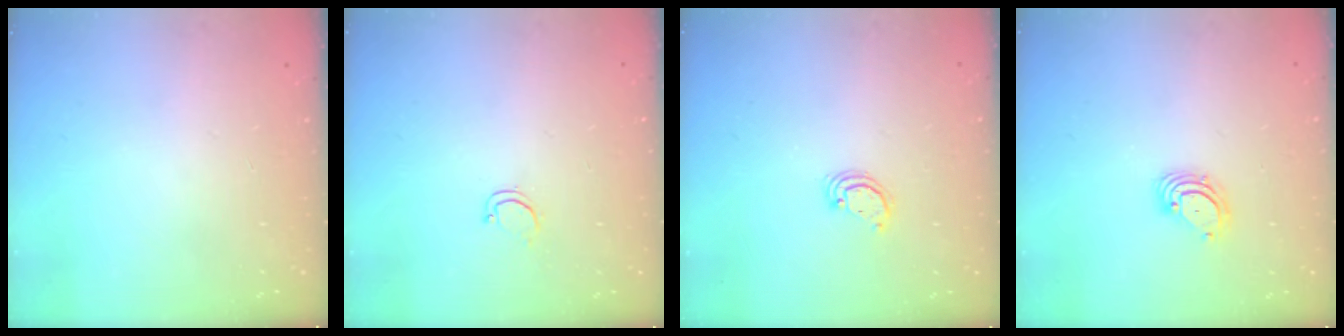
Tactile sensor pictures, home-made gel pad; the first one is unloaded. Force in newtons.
{"total": 2.8, "press": 2.8, "slide": 0.2}
{"total": 2.5, "press": 2.5, "slide": 0.2}
{"total": 3.4, "press": 3.4, "slide": 0.1}